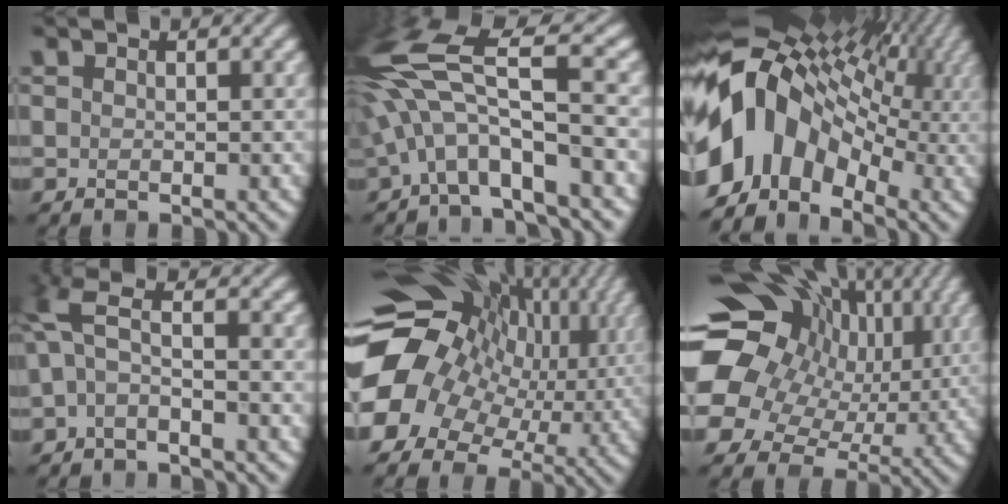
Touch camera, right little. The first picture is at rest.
{"total": 10.7, "force": [-0.8, 2.9, 10.2], "torque": [-0.206, 0.020, -0.022]}
{"total": 13.4, "force": [-1.1, 9.7, 9.1], "torque": [-0.177, 0.015, -0.030]}
{"total": 3.6, "force": [-0.3, 1.2, 3.4], "torque": [-0.080, 0.012, -0.017]}
{"total": 17.3, "force": [1.5, 13.6, 10.7], "torque": [-0.205, -0.007, 0.030]}
{"total": 20.8, "force": [4.1, 16.9, 11.5], "torque": [-0.236, 0.053, 0.025]}